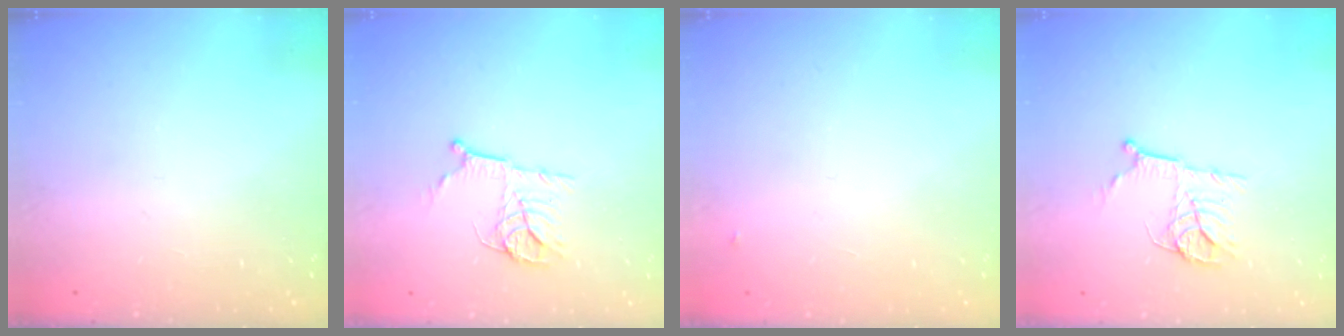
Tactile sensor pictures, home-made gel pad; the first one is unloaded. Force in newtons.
{"total": 10.4, "press": 10.4, "slide": 0.6}
{"total": 2.8, "press": 2.8, "slide": 0.4}
{"total": 10.4, "press": 10.4, "slide": 0.6}